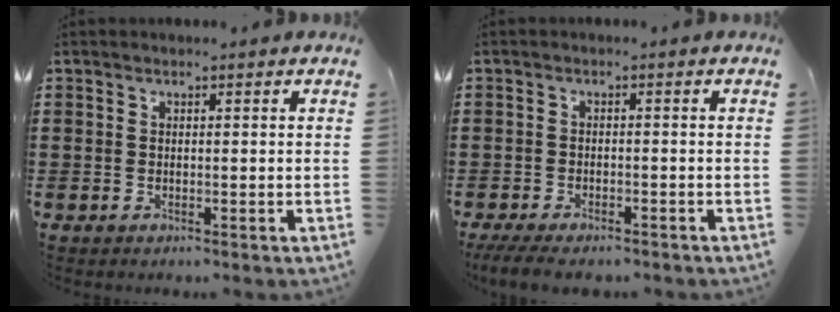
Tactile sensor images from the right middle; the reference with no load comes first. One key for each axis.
{"total": 2.7, "fx": -2.5, "fy": 0.5, "fz": 0.9, "tx": -0.031, "ty": -0.003, "tz": -0.057}